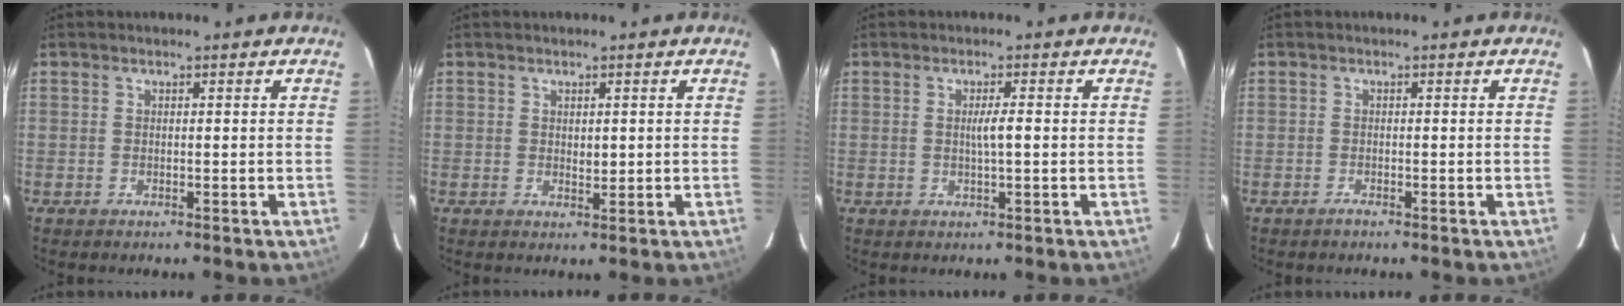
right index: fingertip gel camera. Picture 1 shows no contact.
{"total": 1.3, "force": [0.2, 0.7, 1.0], "torque": [-0.014, -0.003, 0.005]}
{"total": 2.2, "force": [0.0, -0.1, 2.2], "torque": [-0.039, 0.000, 0.000]}
{"total": 0.6, "force": [-0.6, -0.1, 0.2], "torque": [-0.006, -0.001, -0.009]}